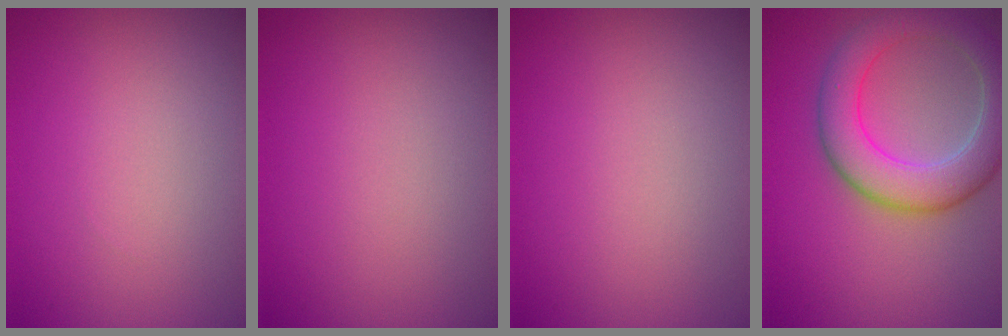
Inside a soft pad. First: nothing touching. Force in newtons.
{"total": 0.0}
{"total": 0.0}
{"total": 6.5, "press": 6.5, "slide": 0.5}